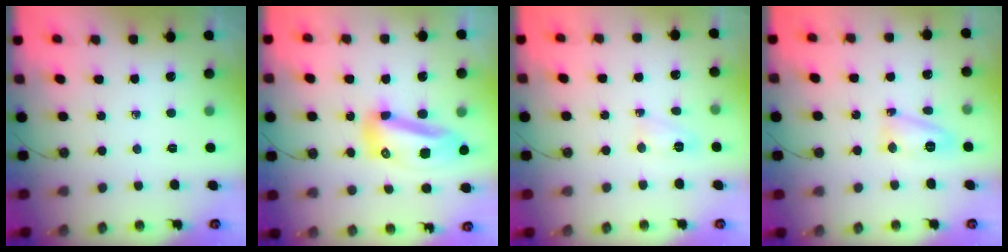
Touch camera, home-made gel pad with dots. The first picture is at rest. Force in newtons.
{"total": 13.2, "press": 13.2, "slide": 1.3}
{"total": 4.0, "press": 3.9, "slide": 0.6}
{"total": 9.2, "press": 9.1, "slide": 1.1}